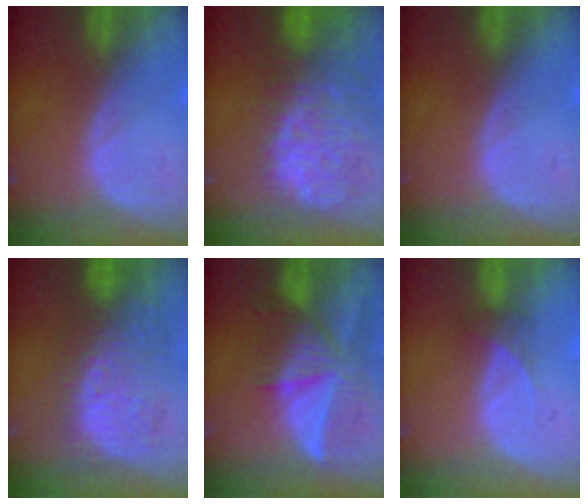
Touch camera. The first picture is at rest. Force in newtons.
{"total": 13.8, "press": 11.2, "slide": 8.0}
{"total": 0.0}
{"total": 10.0, "press": 9.9, "slide": 1.7}
{"total": 9.6, "press": 8.4, "slide": 4.5}
{"total": 1.8, "press": 1.6, "slide": 0.8}